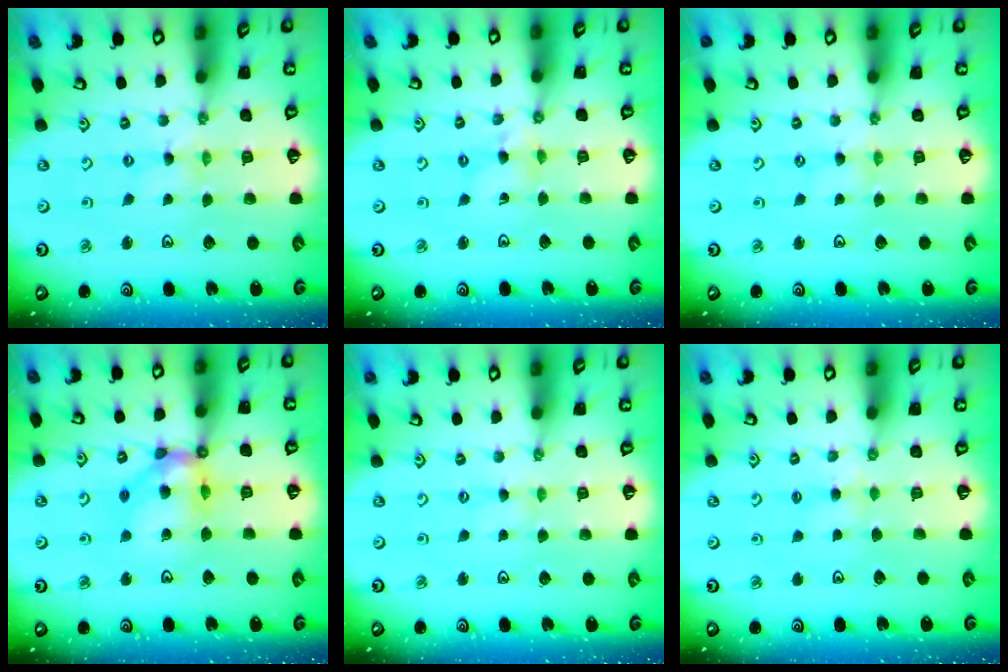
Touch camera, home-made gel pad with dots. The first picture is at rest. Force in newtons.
{"total": 3.3, "press": 3.3, "slide": 0.4}
{"total": 1.2, "press": 1.1, "slide": 0.3}
{"total": 12.2, "press": 12.1, "slide": 1.5}
{"total": 1.0, "press": 1.0, "slide": 0.2}
{"total": 2.9, "press": 2.8, "slide": 0.3}